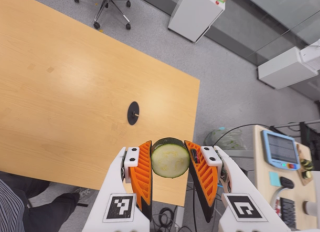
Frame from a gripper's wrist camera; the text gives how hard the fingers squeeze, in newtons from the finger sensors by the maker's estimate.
{"total": 12.0, "left": 11.2, "right": 12.8}